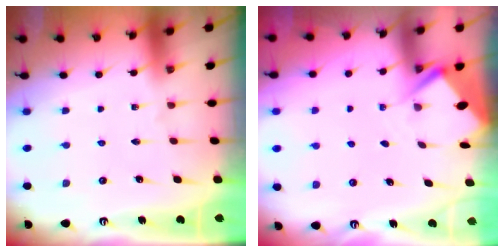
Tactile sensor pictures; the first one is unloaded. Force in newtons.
{"total": 2.9, "press": 2.8, "slide": 0.4}